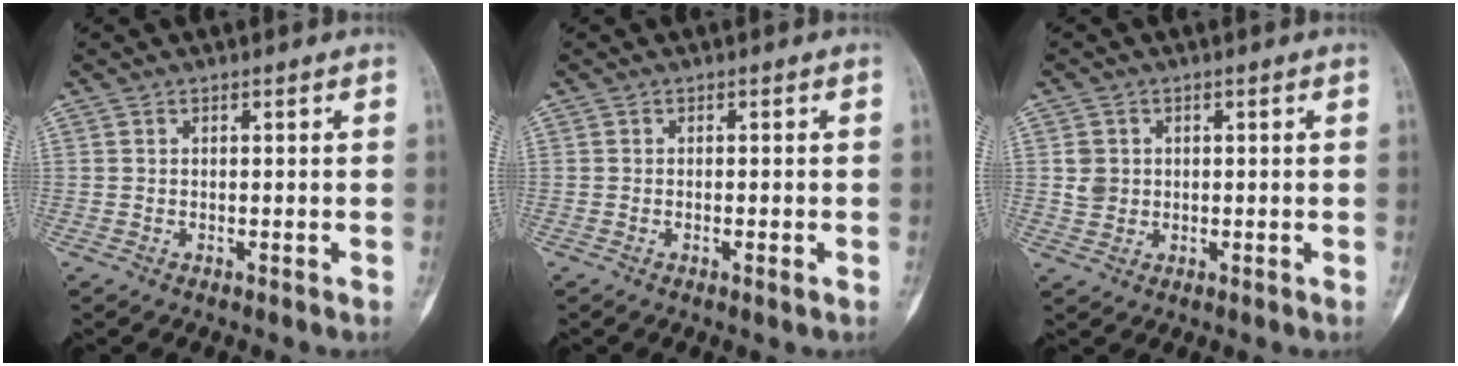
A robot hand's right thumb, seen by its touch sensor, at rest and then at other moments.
{"total": 1.1, "force": [-0.4, 0.2, 1.0], "torque": [-0.015, 0.003, -0.004]}
{"total": 3.3, "force": [0.5, 3.1, 1.2], "torque": [-0.008, 0.002, 0.011]}